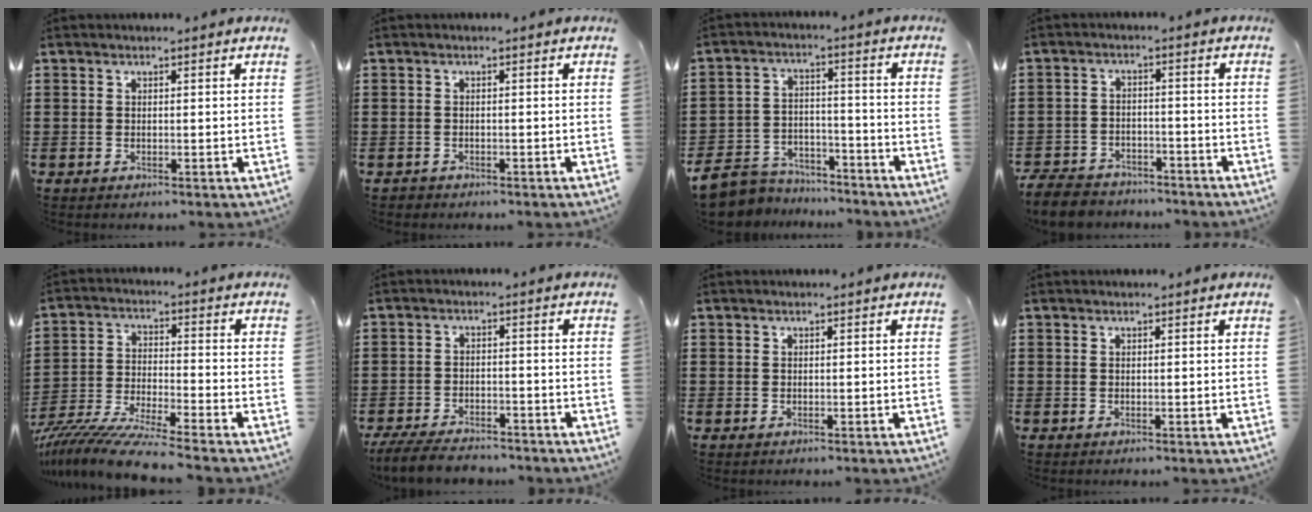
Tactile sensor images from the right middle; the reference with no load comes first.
{"total": 0.9, "force": [-0.7, 0.5, -0.1], "torque": [-0.001, 0.003, -0.018]}
{"total": 7.3, "force": [-7.0, 1.9, 1.0], "torque": [-0.037, 0.014, -0.144]}
{"total": 5.8, "force": [-5.5, 1.5, 1.0], "torque": [-0.030, 0.008, -0.114]}
{"total": 8.9, "force": [-8.4, -0.3, 3.0], "torque": [-0.060, -0.001, -0.167]}
{"total": 5.2, "force": [-4.8, 1.2, 1.3], "torque": [-0.033, 0.004, -0.098]}
{"total": 0.6, "force": [0.0, 0.6, 0.0], "torque": [0.006, 0.003, -0.004]}
{"total": 0.0}